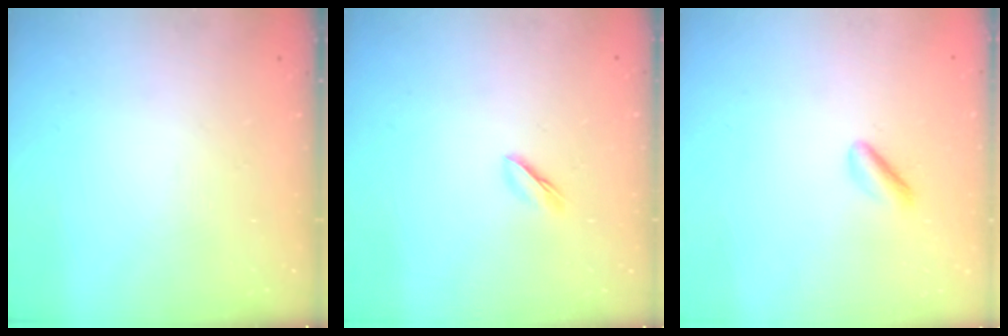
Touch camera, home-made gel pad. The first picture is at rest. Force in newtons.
{"total": 2.5, "press": 2.5, "slide": 0.4}
{"total": 1.8, "press": 1.5, "slide": 0.9}